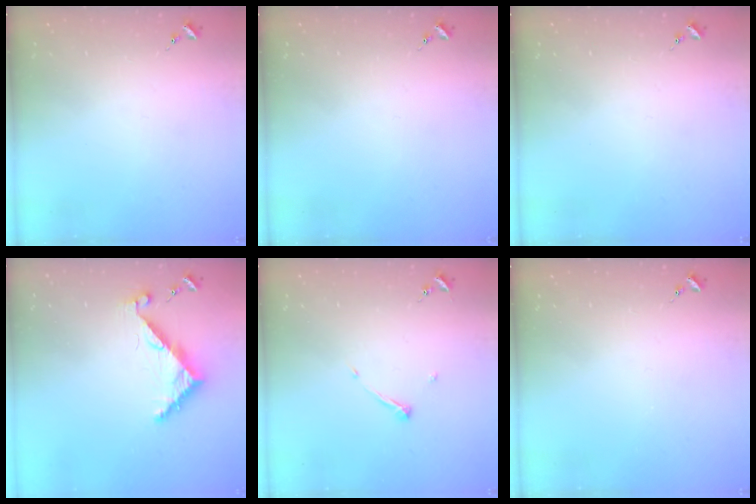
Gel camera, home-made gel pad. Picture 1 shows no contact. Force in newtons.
{"total": 0.0}
{"total": 0.0}
{"total": 7.5, "press": 7.5, "slide": 0.1}
{"total": 5.3, "press": 5.3, "slide": 0.4}
{"total": 0.0}